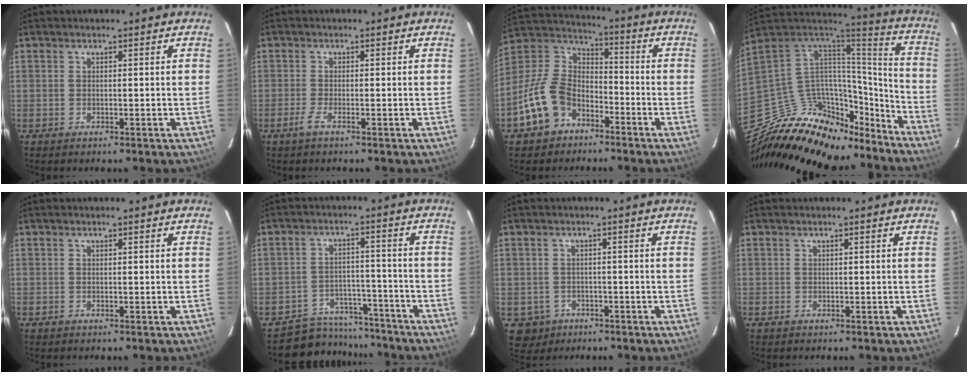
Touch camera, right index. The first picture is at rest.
{"total": 1.9, "force": [-1.1, -0.1, 1.5], "torque": [-0.033, -0.006, -0.025]}
{"total": 14.7, "force": [-8.0, 10.3, 6.8], "torque": [-0.167, 0.026, -0.136]}
{"total": 28.2, "force": [-21.5, 13.0, 12.7], "torque": [-0.236, 0.038, -0.316]}
{"total": 0.0}
{"total": 10.0, "force": [-8.8, 4.8, 0.3], "torque": [-0.017, 0.037, -0.119]}
{"total": 4.7, "force": [-1.8, 4.3, 0.5], "torque": [-0.021, 0.009, -0.020]}
{"total": 0.0}